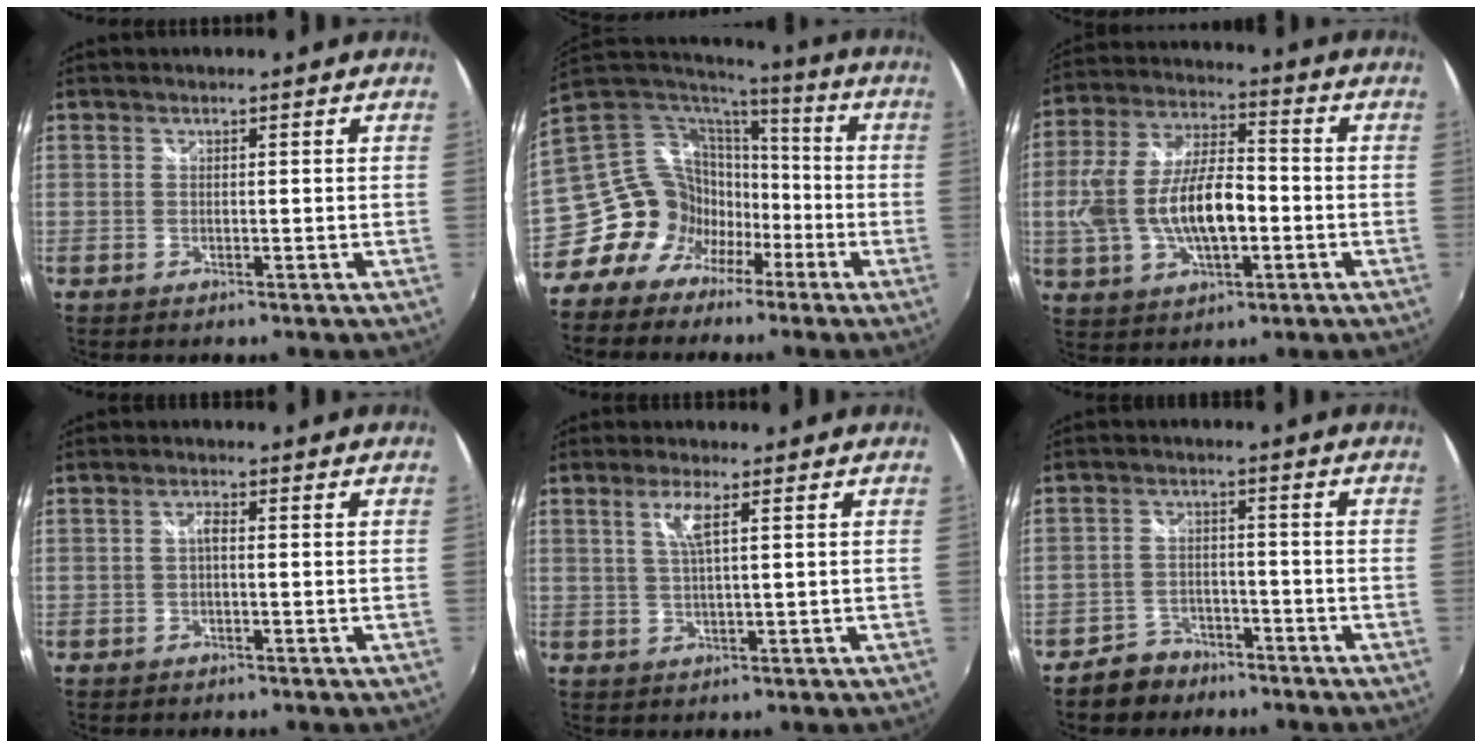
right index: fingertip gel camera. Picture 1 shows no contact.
{"total": 15.0, "force": [-7.3, 12.2, 4.6], "torque": [-0.096, 0.042, -0.128]}
{"total": 15.1, "force": [-2.5, 7.1, 13.1], "torque": [-0.267, 0.003, -0.037]}
{"total": 1.4, "force": [-0.3, 0.5, 1.3], "torque": [-0.024, 0.005, -0.008]}
{"total": 3.6, "force": [1.4, 0.0, 3.3], "torque": [-0.066, -0.001, 0.027]}
{"total": 5.8, "force": [-4.5, 3.6, 0.9], "torque": [-0.036, 0.017, -0.073]}